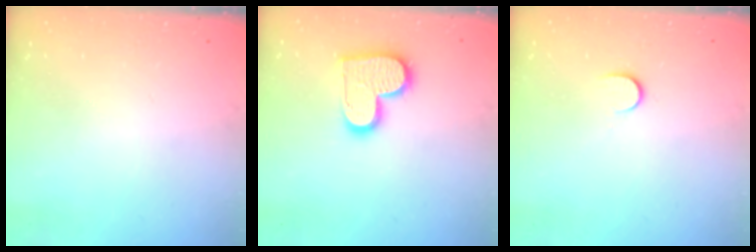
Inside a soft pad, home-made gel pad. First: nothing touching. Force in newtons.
{"total": 13.8, "press": 13.7, "slide": 1.1}
{"total": 5.7, "press": 5.6, "slide": 0.7}